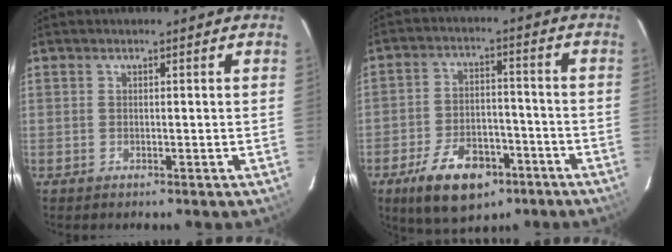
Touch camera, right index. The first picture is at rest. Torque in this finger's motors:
{"motor_torque": [1.16, -0.98, 0.59, 0.09]}